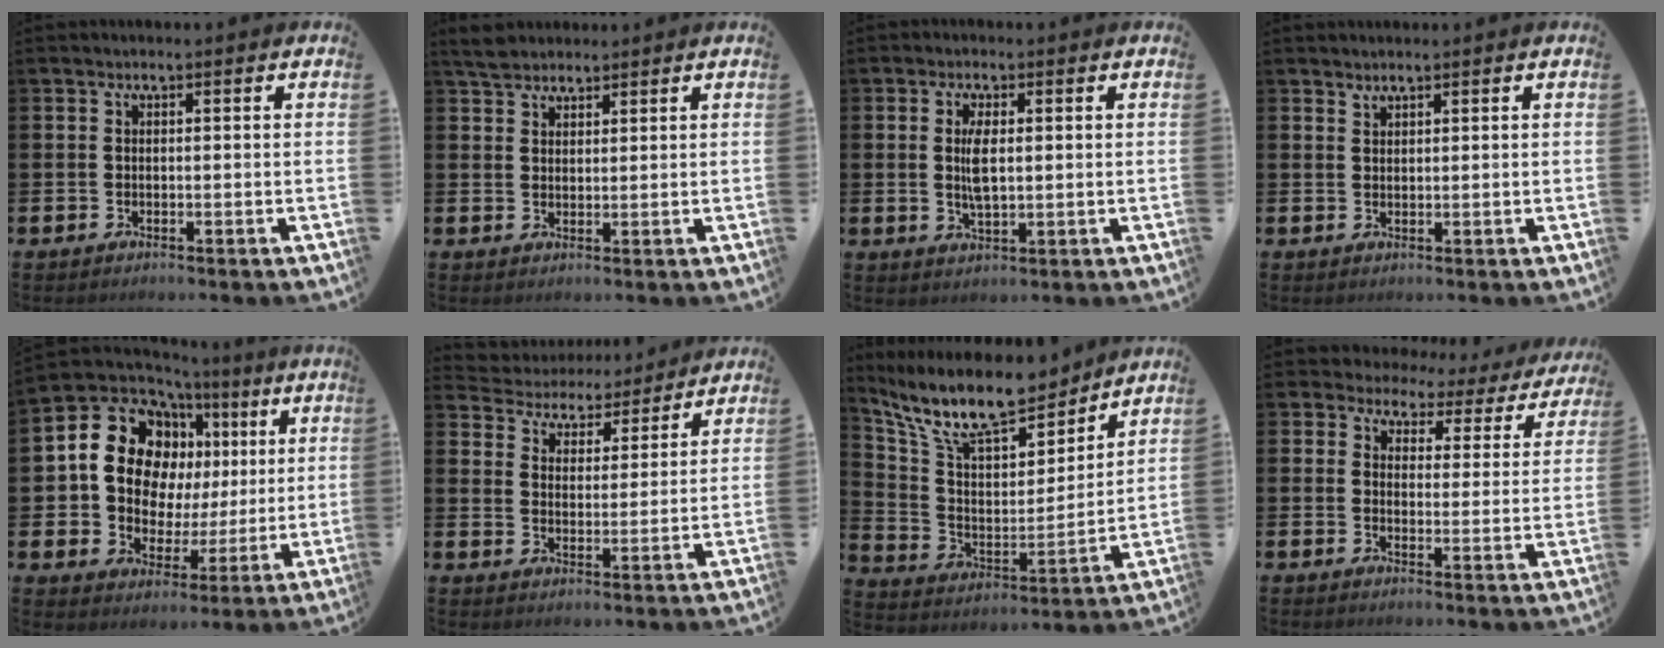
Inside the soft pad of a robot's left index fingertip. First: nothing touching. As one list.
[{"total": 3.7, "force": [3.5, 1.1, 0.5], "torque": [-0.002, -0.013, 0.063]}, {"total": 4.0, "force": [0.7, 1.5, 3.6], "torque": [-0.062, 0.002, 0.007]}, {"total": 1.3, "force": [1.3, 0.2, 0.0], "torque": [0.005, -0.002, 0.024]}, {"total": 12.0, "force": [3.5, 10.1, 5.4], "torque": [-0.146, -0.018, 0.068]}, {"total": 4.9, "force": [4.6, 1.8, -0.3], "torque": [-0.016, -0.042, 0.074]}, {"total": 12.8, "force": [11.0, 3.8, 5.3], "torque": [-0.144, -0.066, 0.195]}, {"total": 3.2, "force": [2.6, 1.9, 0.1], "torque": [-0.016, -0.030, 0.034]}]